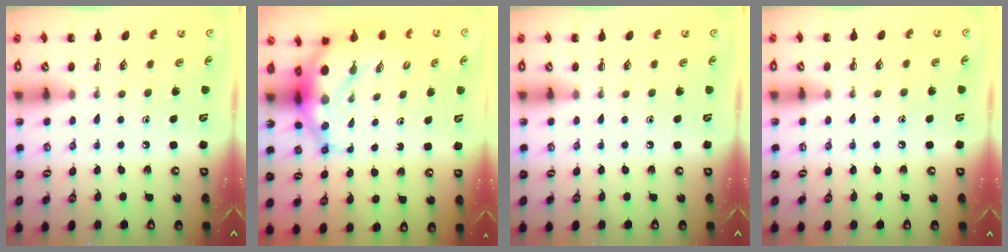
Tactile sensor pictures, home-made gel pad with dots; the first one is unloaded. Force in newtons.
{"total": 9.8, "press": 9.5, "slide": 2.3}
{"total": 0.0}
{"total": 5.2, "press": 4.9, "slide": 1.6}